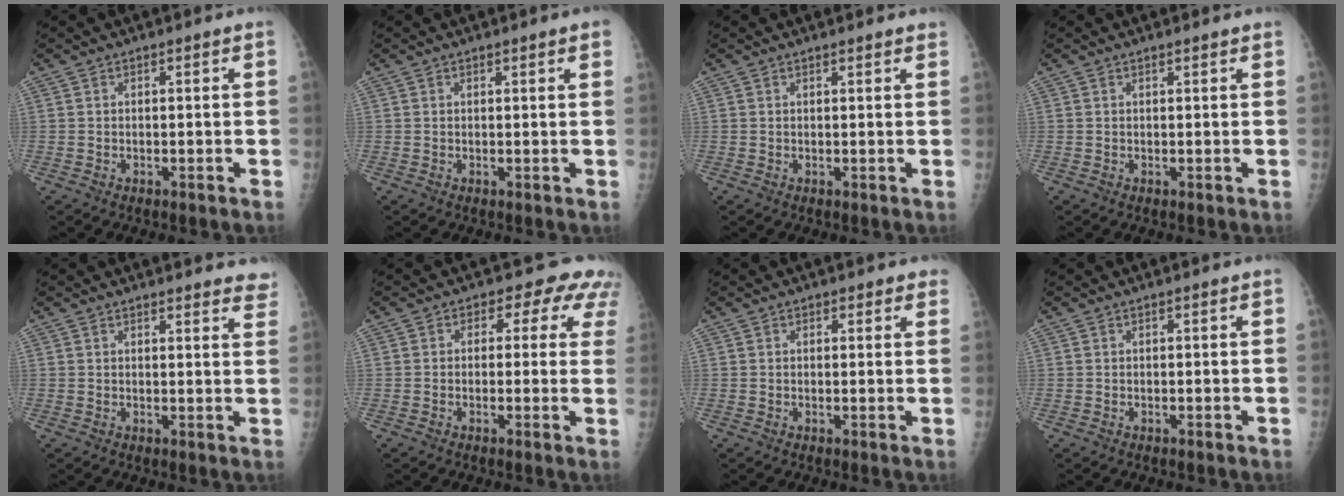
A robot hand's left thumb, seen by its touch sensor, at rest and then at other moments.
{"total": 1.8, "force": [1.2, 0.2, 1.3], "torque": [-0.014, 0.000, 0.012]}
{"total": 1.6, "force": [1.5, 0.3, 0.6], "torque": [-0.001, 0.000, 0.017]}
{"total": 0.7, "force": [0.7, 0.0, 0.2], "torque": [-0.003, 0.000, 0.011]}
{"total": 7.3, "force": [6.8, 1.8, 2.0], "torque": [0.012, -0.028, 0.057]}
{"total": 7.1, "force": [3.3, 5.0, 3.8], "torque": [0.003, -0.003, 0.017]}
{"total": 2.1, "force": [1.4, 1.3, 0.8], "torque": [0.016, -0.004, 0.010]}
{"total": 0.0}